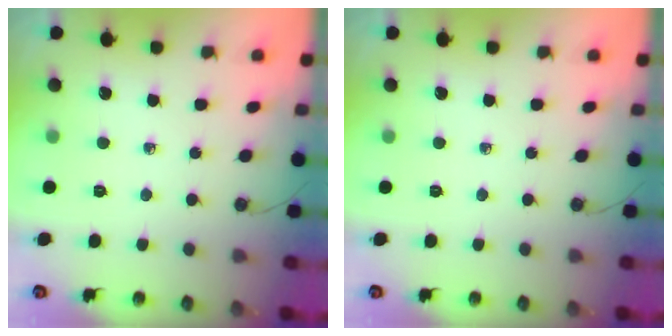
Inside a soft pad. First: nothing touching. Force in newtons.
{"total": 0.0}